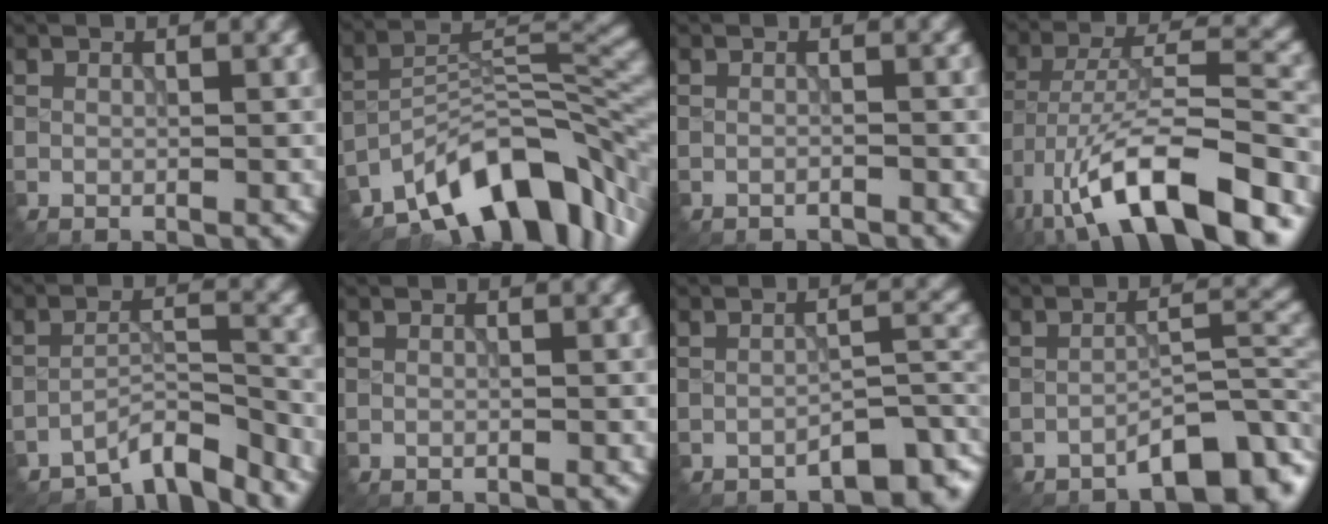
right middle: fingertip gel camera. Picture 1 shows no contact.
{"total": 11.1, "force": [-7.8, 4.5, 6.5], "torque": [-0.093, 0.013, -0.148]}
{"total": 1.2, "force": [-1.2, 0.0, -0.1], "torque": [0.001, -0.002, -0.025]}
{"total": 12.8, "force": [-7.9, 3.8, 9.3], "torque": [-0.166, 0.012, -0.137]}
{"total": 4.8, "force": [-4.6, 0.6, 1.2], "torque": [-0.020, 0.006, -0.081]}
{"total": 0.0}
{"total": 4.0, "force": [-3.3, 1.1, 2.0], "torque": [-0.026, 0.011, -0.046]}
{"total": 5.6, "force": [-4.4, 1.6, 3.2], "torque": [-0.042, 0.015, -0.064]}